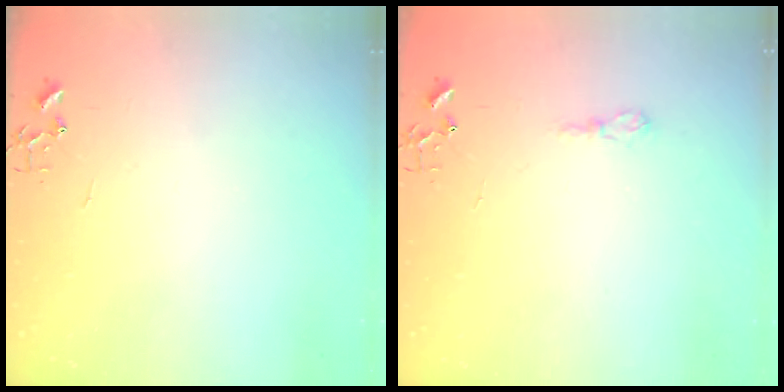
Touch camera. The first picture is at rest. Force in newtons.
{"total": 5.4, "press": 5.4, "slide": 0.6}